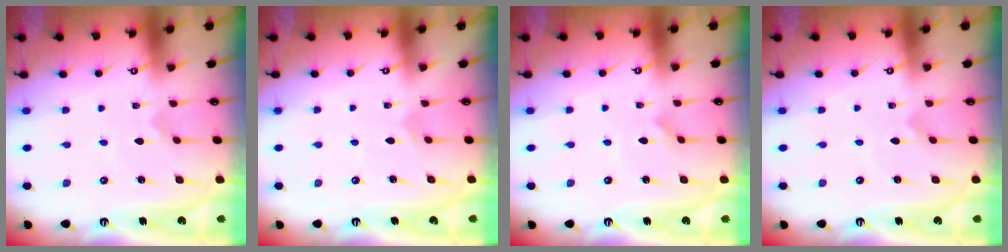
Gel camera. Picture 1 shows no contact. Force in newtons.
{"total": 2.0, "press": 2.0, "slide": 0.2}
{"total": 2.0, "press": 2.0, "slide": 0.2}
{"total": 0.9, "press": 0.9, "slide": 0.1}